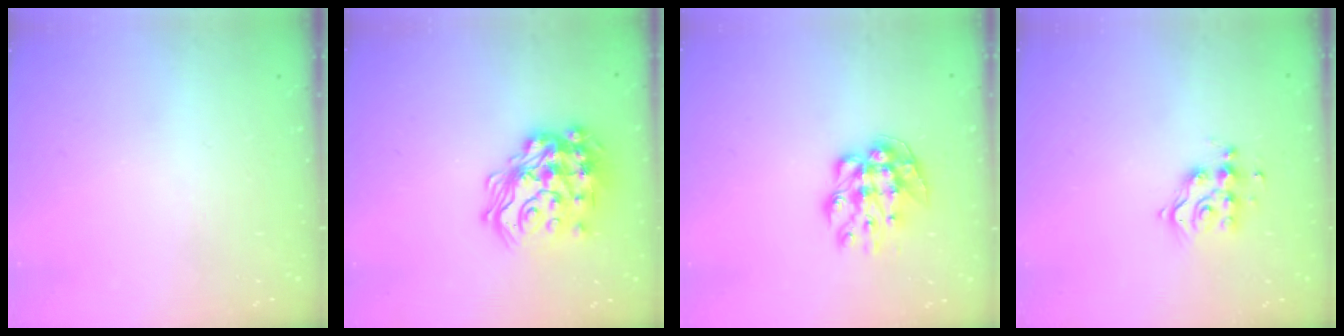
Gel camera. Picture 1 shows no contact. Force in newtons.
{"total": 21.6, "press": 21.5, "slide": 1.8}
{"total": 10.3, "press": 10.3, "slide": 0.5}
{"total": 8.0, "press": 8.0, "slide": 0.5}